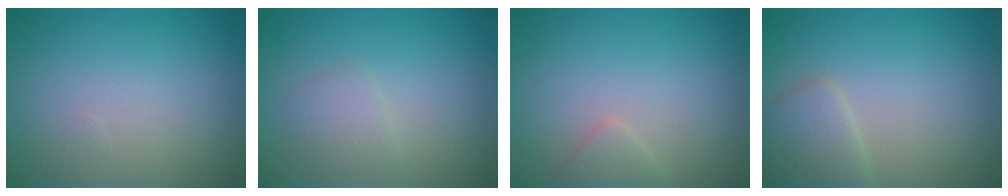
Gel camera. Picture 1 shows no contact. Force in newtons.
{"total": 1.5, "press": 1.5, "slide": 0.2}
{"total": 1.3, "press": 1.3, "slide": 0.0}
{"total": 2.6, "press": 2.6, "slide": 0.1}